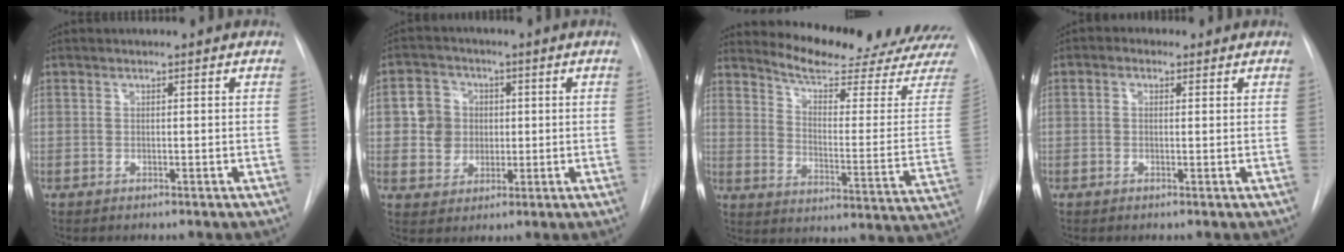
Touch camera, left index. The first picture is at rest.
{"total": 6.7, "force": [0.5, 6.3, 2.1], "torque": [-0.047, 0.023, 0.016]}
{"total": 21.7, "force": [20.7, 0.5, 6.5], "torque": [-0.102, -0.117, 0.261]}
{"total": 1.8, "force": [0.6, 1.5, 0.8], "torque": [-0.018, 0.013, 0.005]}